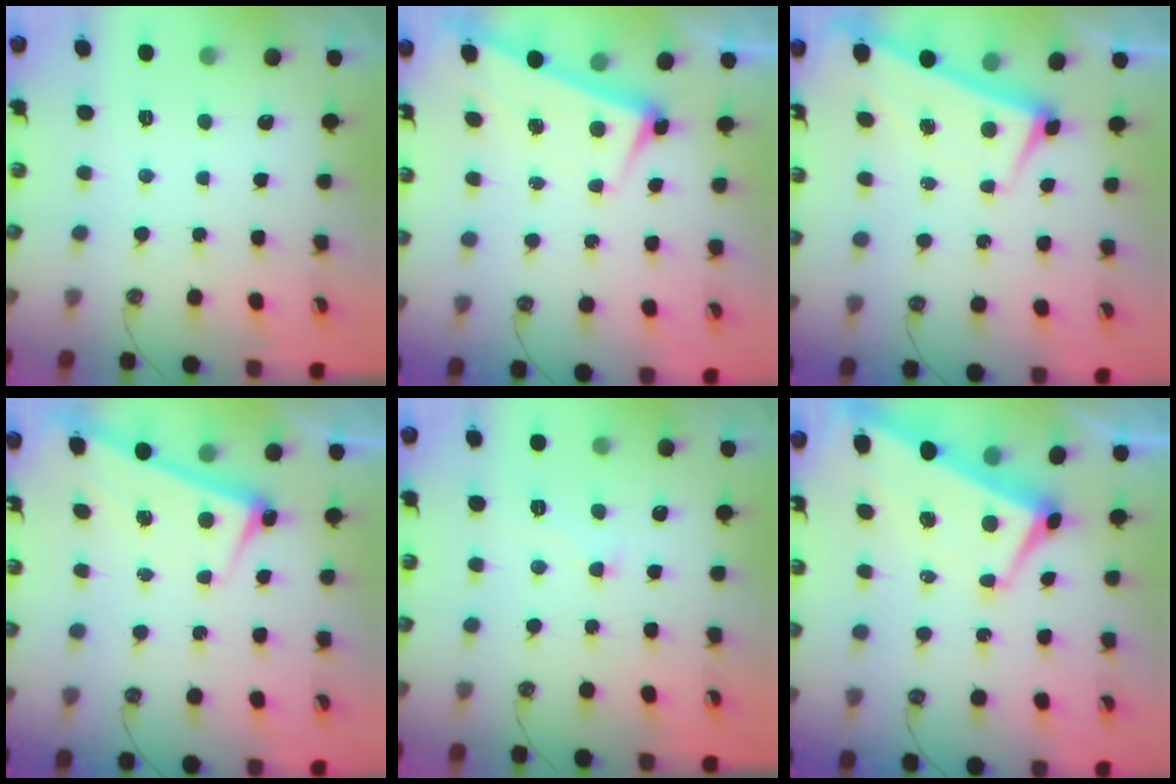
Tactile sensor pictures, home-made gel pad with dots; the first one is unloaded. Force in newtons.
{"total": 2.6, "press": 2.5, "slide": 0.7}
{"total": 1.5, "press": 0.5, "slide": 1.4}
{"total": 2.6, "press": 2.4, "slide": 0.9}
{"total": 3.0, "press": 2.9, "slide": 0.7}
{"total": 1.7, "press": 1.1, "slide": 1.3}